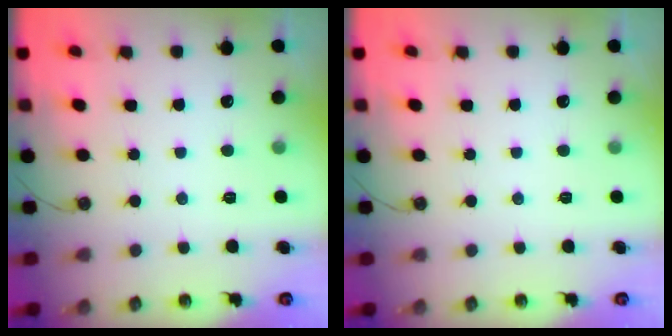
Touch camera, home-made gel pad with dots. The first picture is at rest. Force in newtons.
{"total": 0.0}